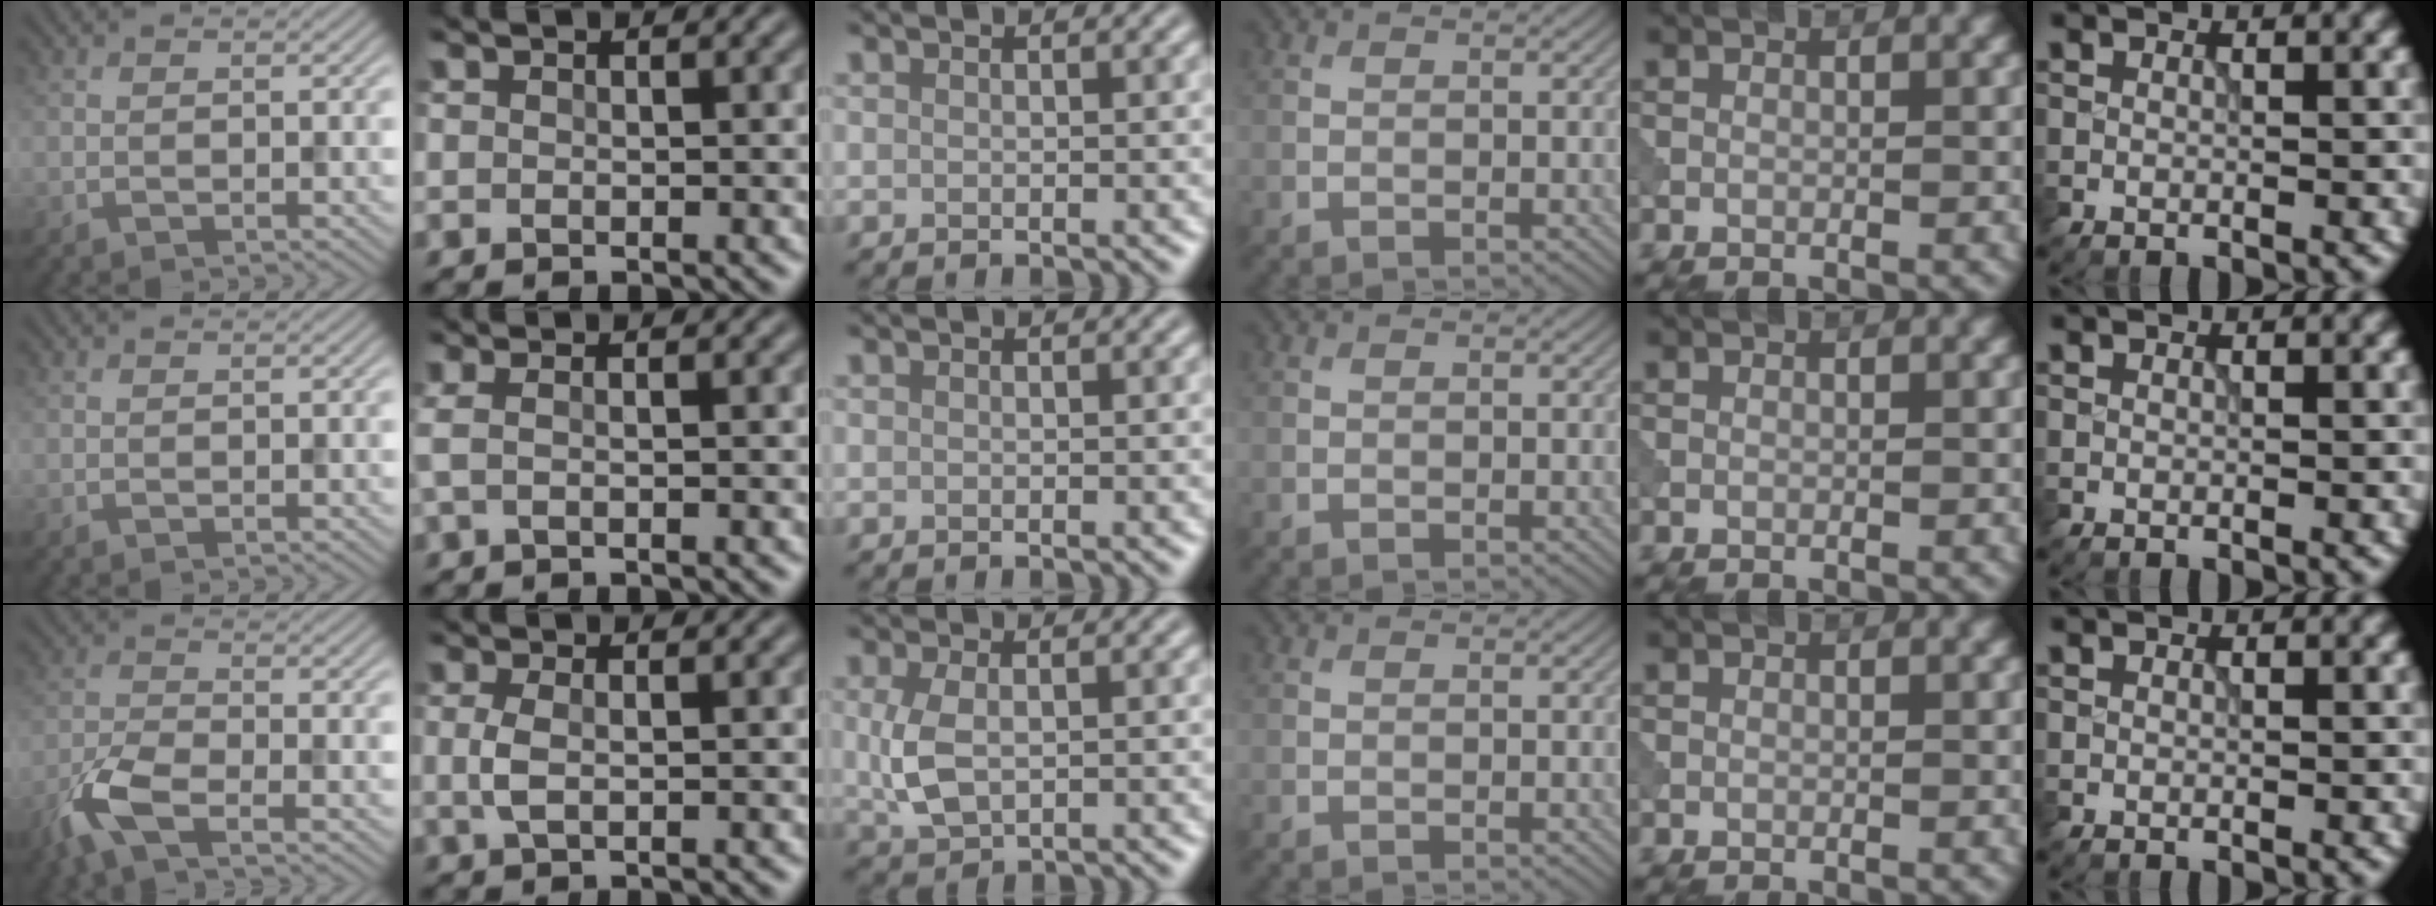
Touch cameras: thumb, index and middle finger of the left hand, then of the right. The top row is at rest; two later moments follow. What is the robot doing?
{"motion": "wipe", "object": "makeup brush"}